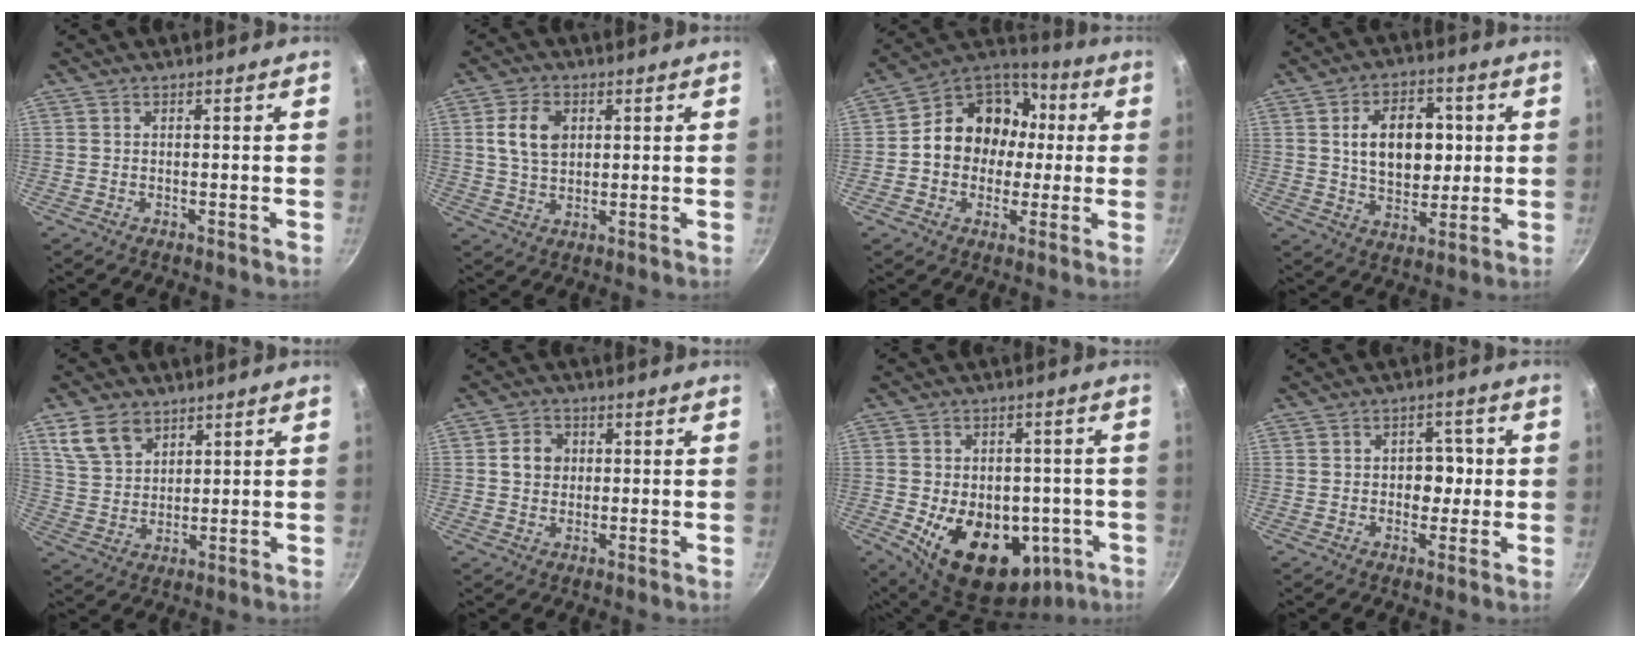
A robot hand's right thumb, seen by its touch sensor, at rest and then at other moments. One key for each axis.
{"total": 7.7, "fx": 2.0, "fy": 5.2, "fz": 5.2, "tx": -0.086, "ty": -0.001, "tz": 0.035}
{"total": 17.2, "fx": 0.9, "fy": 14.4, "fz": 9.4, "tx": -0.110, "ty": 0.042, "tz": 0.003}
{"total": 13.6, "fx": 2.3, "fy": 9.1, "fz": 9.9, "tx": -0.115, "ty": -0.002, "tz": 0.038}
{"total": 8.5, "fx": 4.9, "fy": 5.5, "fz": 4.2, "tx": -0.060, "ty": -0.014, "tz": 0.104}
{"total": 4.9, "fx": 0.8, "fy": 4.2, "fz": 2.3, "tx": -0.017, "ty": 0.007, "tz": 0.008}
{"total": 20.1, "fx": -5.5, "fy": 13.7, "fz": 13.6, "tx": -0.183, "ty": 0.009, "tz": -0.060}
{"total": 5.6, "fx": 0.0, "fy": 4.3, "fz": 3.6, "tx": -0.009, "ty": 0.007, "tz": -0.004}